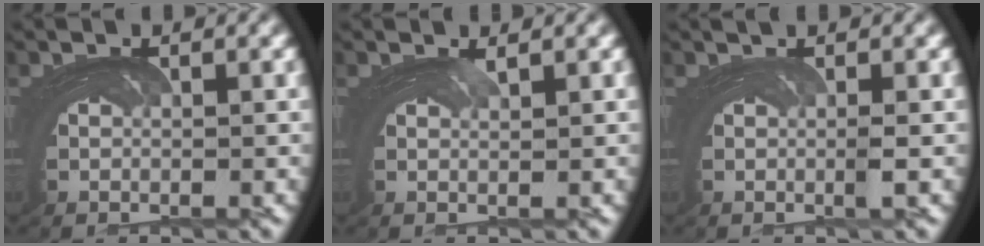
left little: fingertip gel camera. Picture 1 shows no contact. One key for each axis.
{"total": 2.2, "fx": 0.8, "fy": -1.6, "fz": -1.2, "tx": 0.032, "ty": 0.010, "tz": 0.009}
{"total": 1.6, "fx": 0.5, "fy": -1.4, "fz": -0.6, "tx": 0.015, "ty": 0.007, "tz": 0.001}